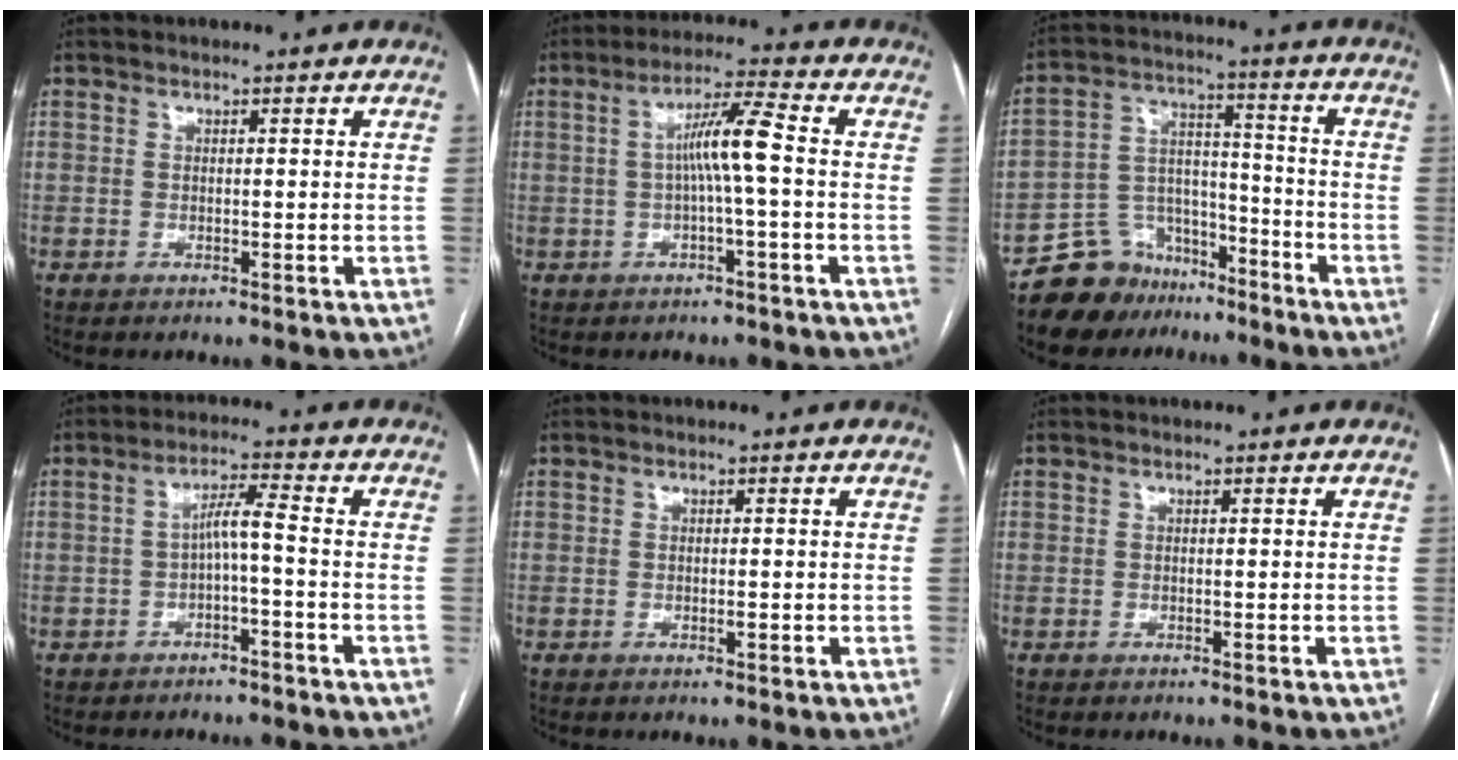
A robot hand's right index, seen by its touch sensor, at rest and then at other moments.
{"total": 6.6, "force": [-0.2, -0.3, 6.6], "torque": [-0.117, 0.016, -0.003]}
{"total": 10.3, "force": [-8.1, 6.3, 0.9], "torque": [-0.015, 0.056, -0.138]}
{"total": 3.9, "force": [-1.0, 0.0, 3.7], "torque": [-0.066, 0.018, -0.015]}
{"total": 0.8, "force": [-0.1, 0.3, 0.7], "torque": [-0.010, 0.000, -0.001]}
{"total": 0.0}